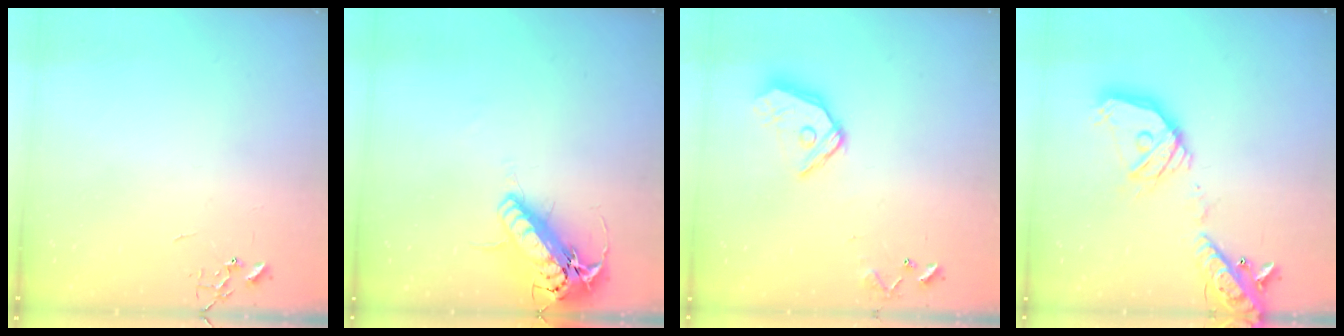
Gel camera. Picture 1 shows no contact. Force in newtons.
{"total": 18.2, "press": 17.8, "slide": 3.8}
{"total": 12.2, "press": 12.2, "slide": 1.1}
{"total": 21.9, "press": 21.6, "slide": 3.8}